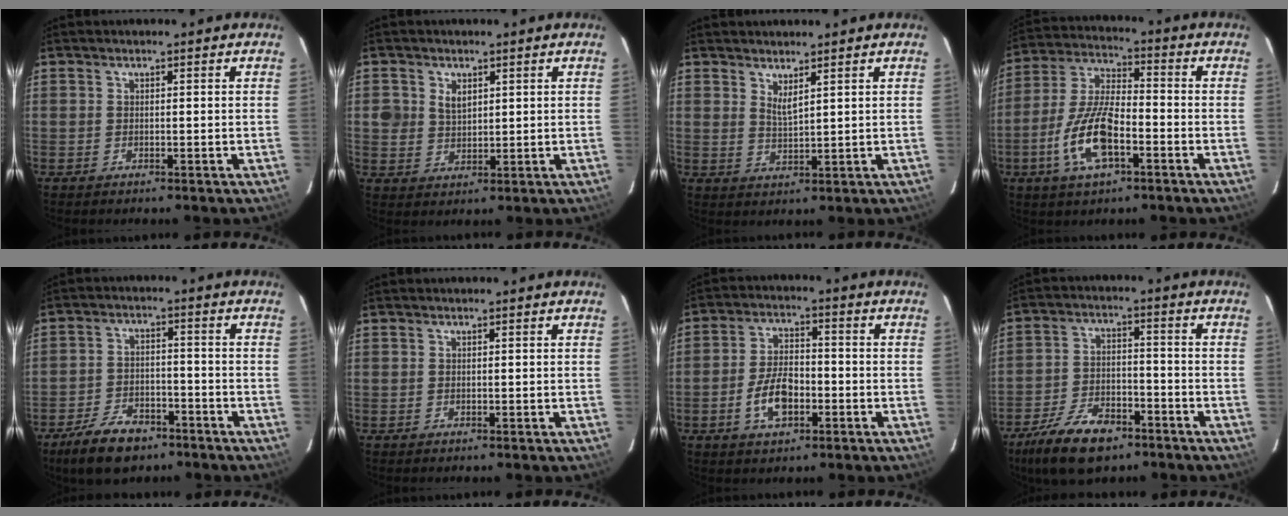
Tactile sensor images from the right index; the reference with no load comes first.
{"total": 4.0, "force": [1.5, 3.3, 1.7], "torque": [-0.030, 0.005, 0.033]}
{"total": 2.8, "force": [2.2, 0.3, 1.8], "torque": [-0.033, -0.006, 0.037]}
{"total": 13.1, "force": [-5.1, 4.9, 11.1], "torque": [-0.239, -0.003, -0.097]}
{"total": 10.4, "force": [-7.5, 5.1, 5.2], "torque": [-0.129, 0.003, -0.123]}
{"total": 0.0}
{"total": 8.2, "force": [-3.0, 4.4, 6.3], "torque": [-0.127, 0.008, -0.049]}
{"total": 13.6, "force": [-9.3, 6.3, 7.6], "torque": [-0.176, -0.009, -0.160]}